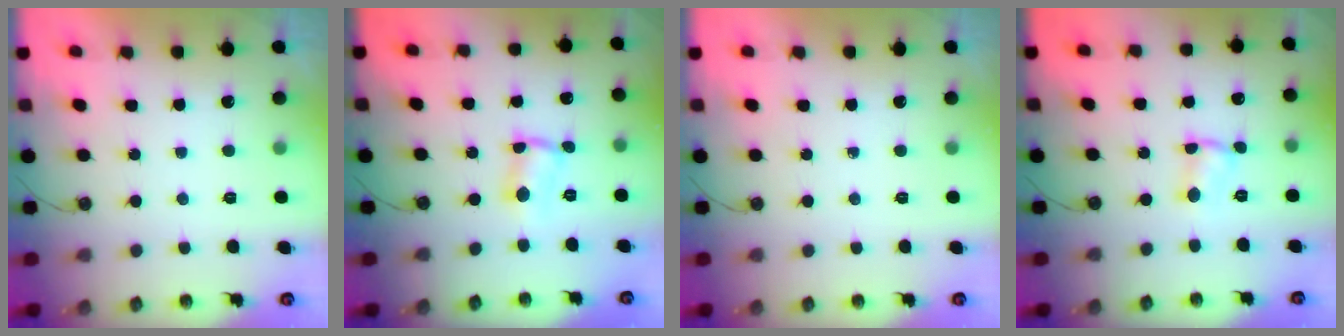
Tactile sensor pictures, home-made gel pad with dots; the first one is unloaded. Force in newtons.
{"total": 1.8, "press": 1.6, "slide": 0.7}
{"total": 0.0}
{"total": 2.0, "press": 2.0, "slide": 0.0}